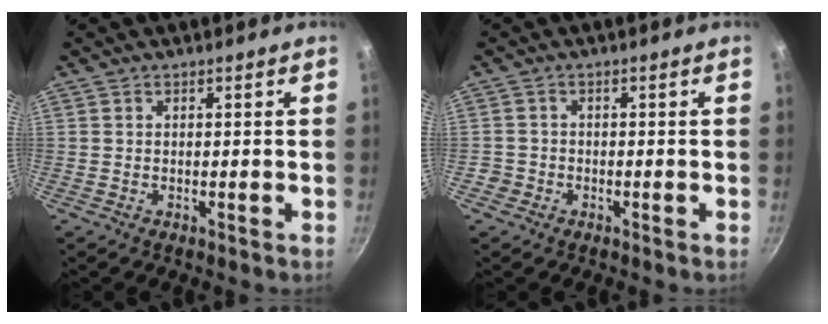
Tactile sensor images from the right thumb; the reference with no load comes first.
{"total": 2.1, "force": [-1.0, 1.8, 0.3], "torque": [0.001, 0.012, -0.016]}